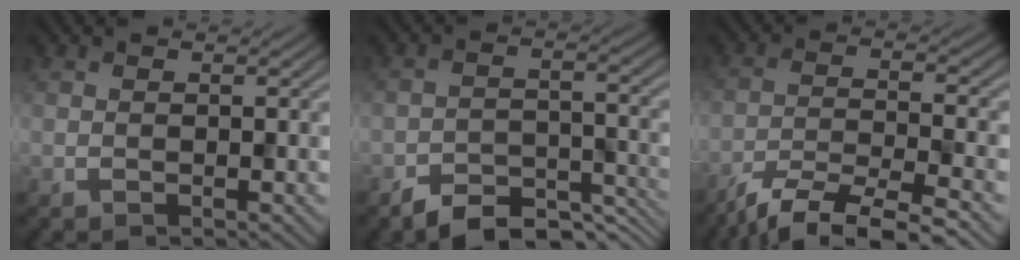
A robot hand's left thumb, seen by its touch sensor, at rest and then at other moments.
{"total": 6.6, "force": [-5.5, 2.3, 2.8], "torque": [-0.041, -0.005, -0.094]}
{"total": 9.8, "force": [-7.8, 1.8, 5.5], "torque": [-0.099, -0.003, -0.137]}